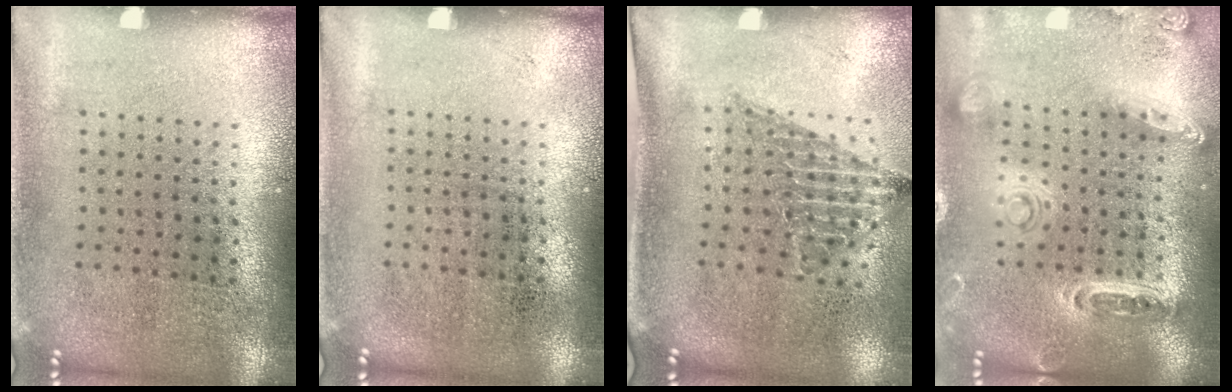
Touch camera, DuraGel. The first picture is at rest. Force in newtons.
{"total": 0.0}
{"total": 1.4, "press": 1.1, "slide": 0.8}
{"total": 1.4, "press": 1.4, "slide": 0.4}